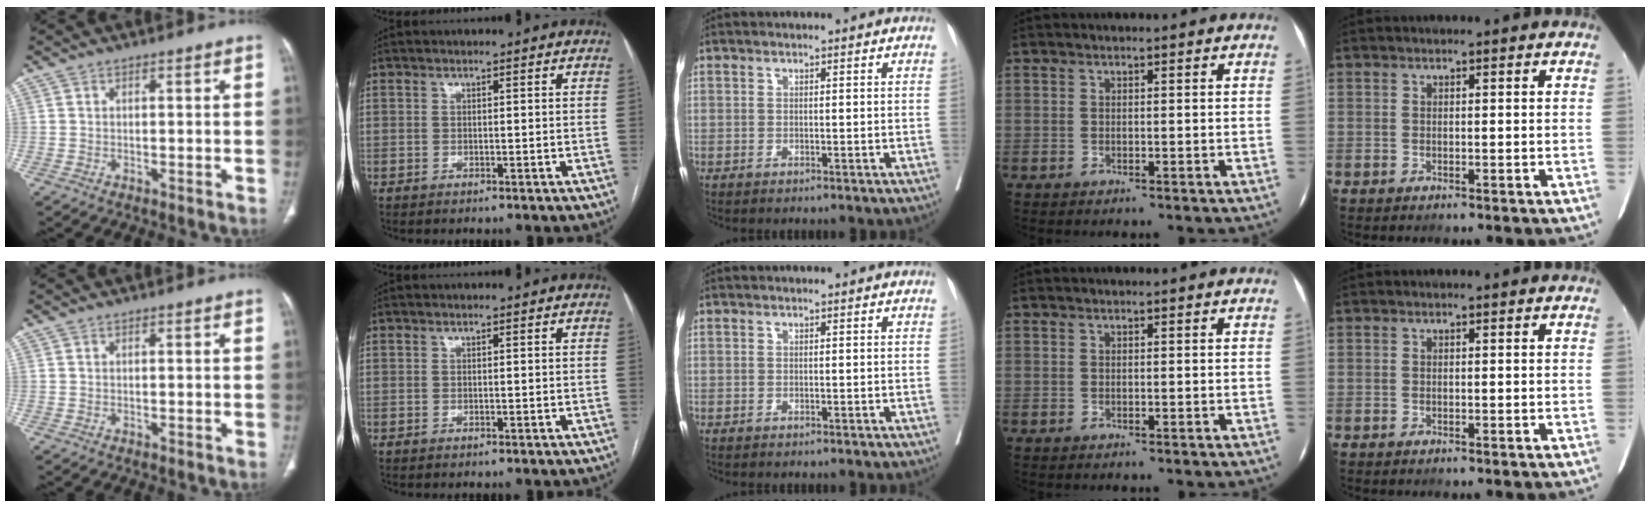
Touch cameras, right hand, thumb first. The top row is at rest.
{}